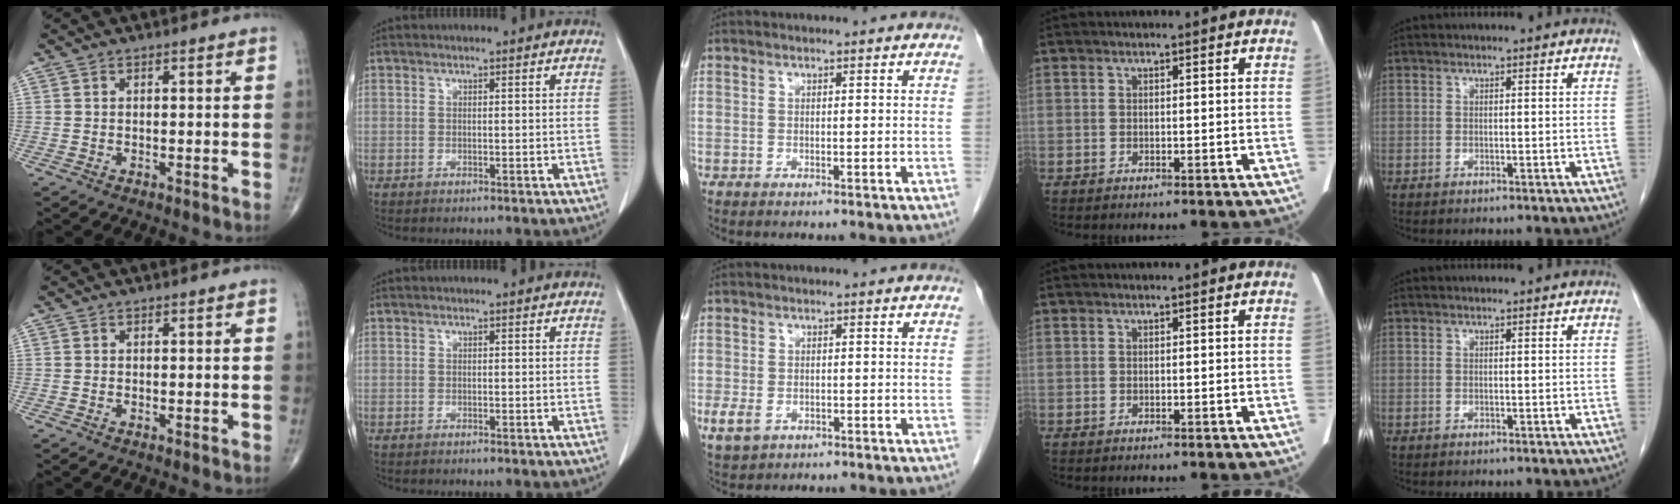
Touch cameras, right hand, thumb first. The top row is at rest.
{"middle": {"total": 3.7, "force": [-1.5, 2.6, 2.2], "torque": [-0.051, -0.006, -0.017]}}